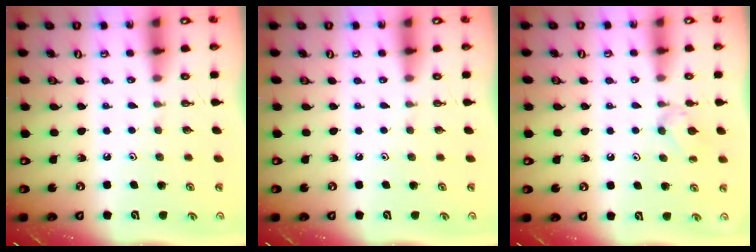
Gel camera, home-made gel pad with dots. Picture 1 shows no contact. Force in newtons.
{"total": 0.0}
{"total": 6.9, "press": 6.9, "slide": 0.9}